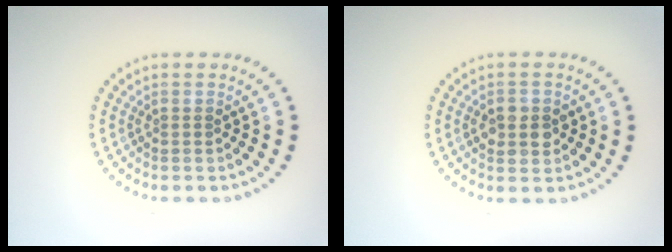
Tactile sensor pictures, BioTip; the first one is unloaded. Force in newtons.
{"total": 2.5, "press": 2.4, "slide": 0.5}